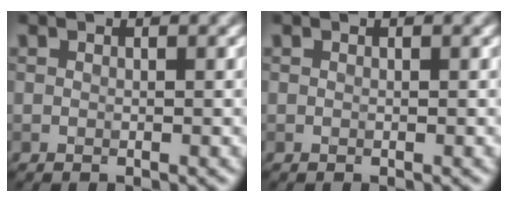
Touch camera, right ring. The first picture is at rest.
{"total": 0.0}